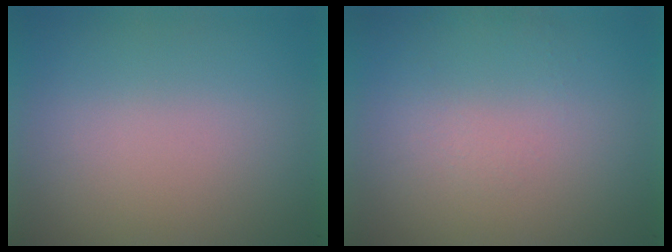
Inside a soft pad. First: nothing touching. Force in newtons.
{"total": 1.1}